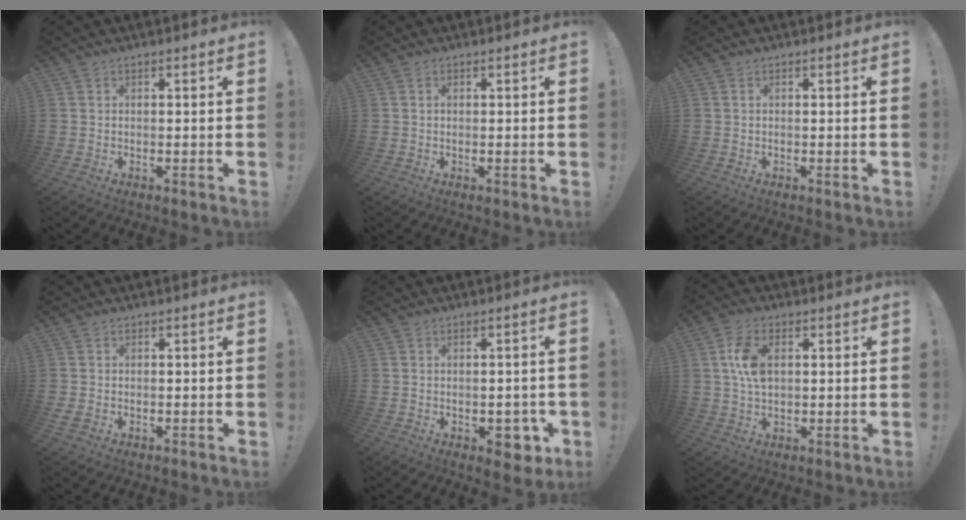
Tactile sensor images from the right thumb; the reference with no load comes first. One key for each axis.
{"total": 0.6, "fx": 0.1, "fy": 0.4, "fz": 0.4, "tx": -0.011, "ty": 0.005, "tz": 0.001}
{"total": 0.0}
{"total": 1.2, "fx": 0.1, "fy": 0.9, "fz": 0.8, "tx": -0.010, "ty": -0.003, "tz": 0.002}
{"total": 6.4, "fx": -1.9, "fy": 4.4, "fz": 4.3, "tx": -0.028, "ty": 0.008, "tz": -0.027}
{"total": 8.9, "fx": 1.9, "fy": 5.5, "fz": 6.8, "tx": -0.137, "ty": 0.001, "tz": 0.032}